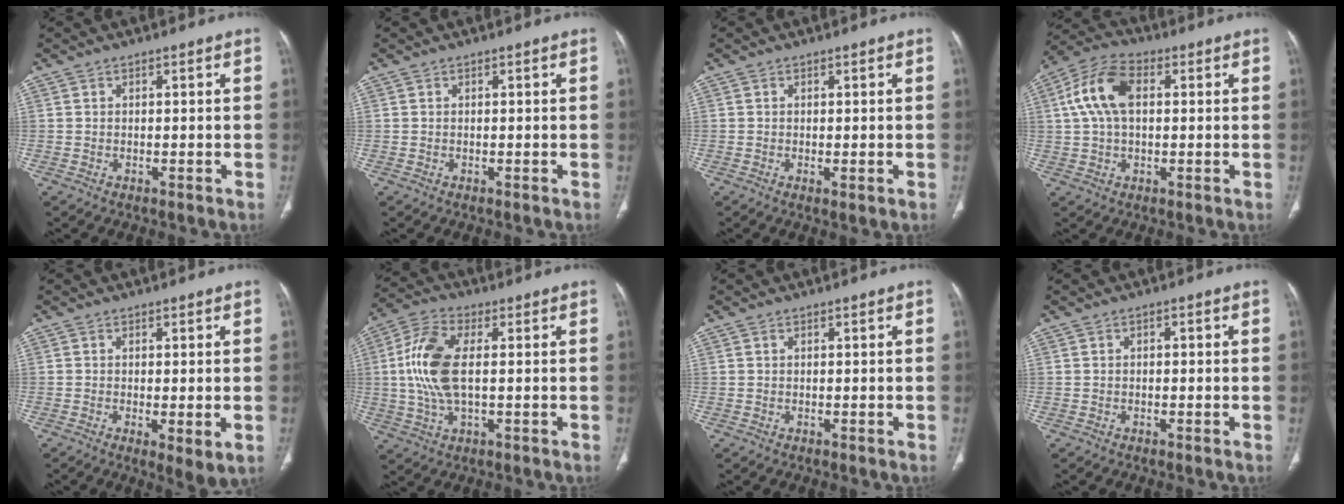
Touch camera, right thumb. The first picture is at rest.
{"total": 0.0}
{"total": 1.2, "force": [-0.2, 0.2, 1.2], "torque": [-0.024, -0.008, -0.002]}
{"total": 10.5, "force": [2.0, 6.1, 8.3], "torque": [-0.170, 0.027, 0.034]}
{"total": 4.7, "force": [-1.0, 1.2, 4.4], "torque": [-0.076, -0.019, -0.014]}
{"total": 11.6, "force": [0.8, 5.3, 10.3], "torque": [-0.233, 0.012, 0.015]}
{"total": 0.0}
{"total": 0.7, "force": [0.0, 0.4, 0.6], "torque": [-0.001, 0.001, -0.004]}